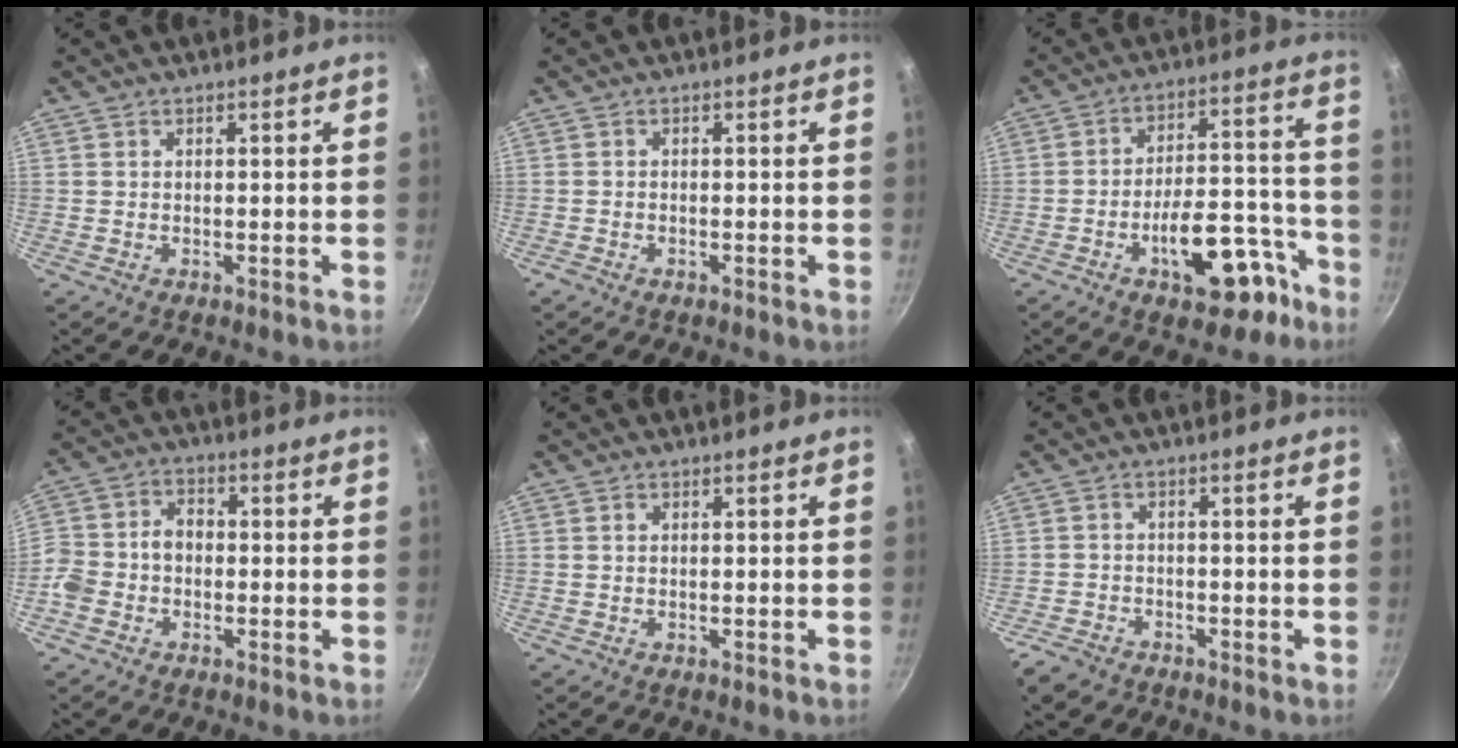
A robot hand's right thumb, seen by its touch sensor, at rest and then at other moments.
{"total": 0.9, "force": [-0.6, 0.5, 0.4], "torque": [-0.013, 0.005, -0.013]}
{"total": 13.9, "force": [-7.2, 6.7, 9.8], "torque": [-0.084, 0.066, -0.091]}
{"total": 8.3, "force": [-2.2, 6.5, 4.6], "torque": [-0.077, 0.038, -0.058]}
{"total": 0.6, "force": [0.1, 0.5, 0.3], "torque": [-0.005, 0.004, 0.001]}
{"total": 4.4, "force": [-3.2, 2.7, 1.4], "torque": [-0.032, 0.026, -0.058]}